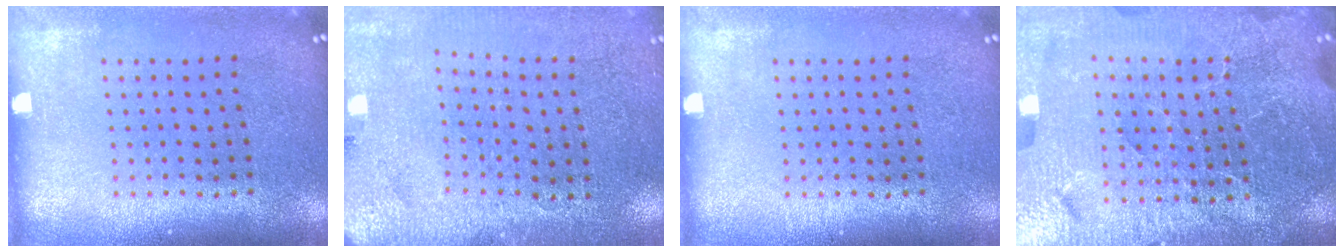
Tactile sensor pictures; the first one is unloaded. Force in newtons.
{"total": 2.8, "press": 2.7, "slide": 0.5}
{"total": 0.0}
{"total": 6.1, "press": 5.4, "slide": 2.9}